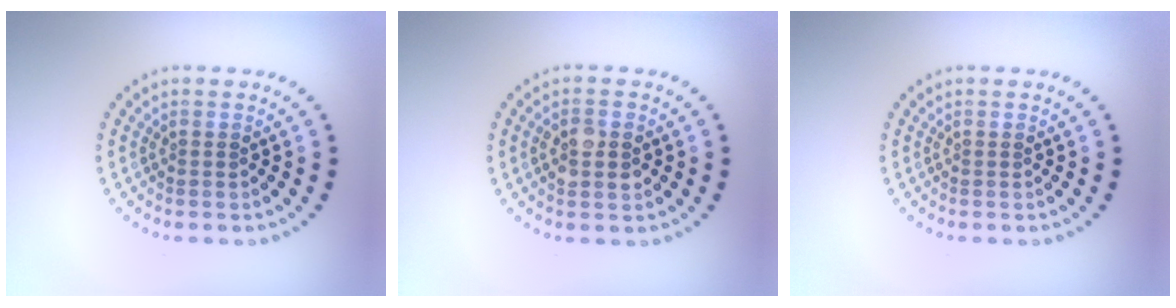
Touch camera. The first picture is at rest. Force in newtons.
{"total": 2.7, "press": 2.7, "slide": 0.2}
{"total": 0.0}